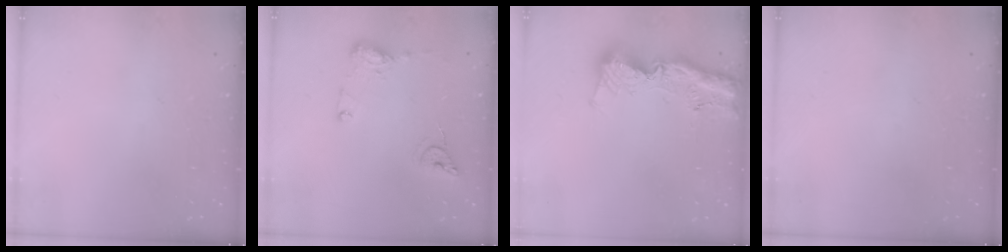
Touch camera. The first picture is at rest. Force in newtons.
{"total": 10.4, "press": 10.3, "slide": 0.9}
{"total": 13.2, "press": 13.1, "slide": 1.3}
{"total": 0.0}